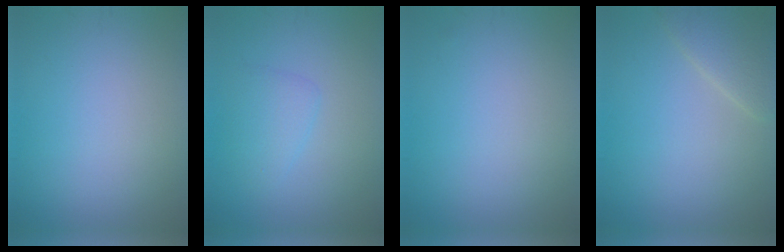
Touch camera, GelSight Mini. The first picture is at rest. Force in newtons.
{"total": 1.9, "press": 1.9, "slide": 0.2}
{"total": 0.0}
{"total": 2.5, "press": 2.5, "slide": 0.2}